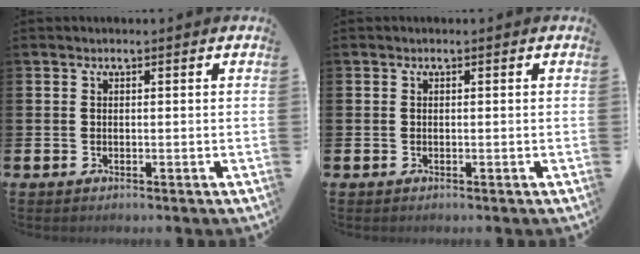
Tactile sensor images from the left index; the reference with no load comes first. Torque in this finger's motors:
{"motor_torque": [0.00, 0.00, 0.00, 0.01]}